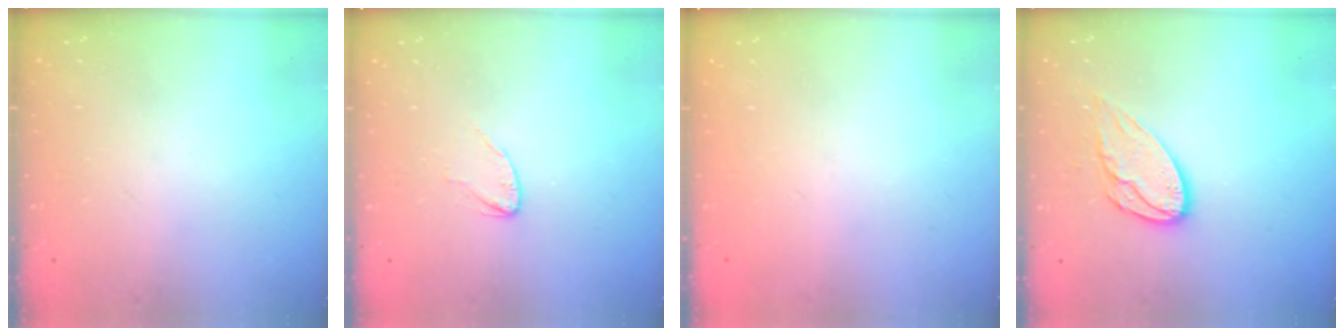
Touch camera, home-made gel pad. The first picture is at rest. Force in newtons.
{"total": 2.9, "press": 2.9, "slide": 0.2}
{"total": 0.0}
{"total": 10.3, "press": 10.3, "slide": 0.4}